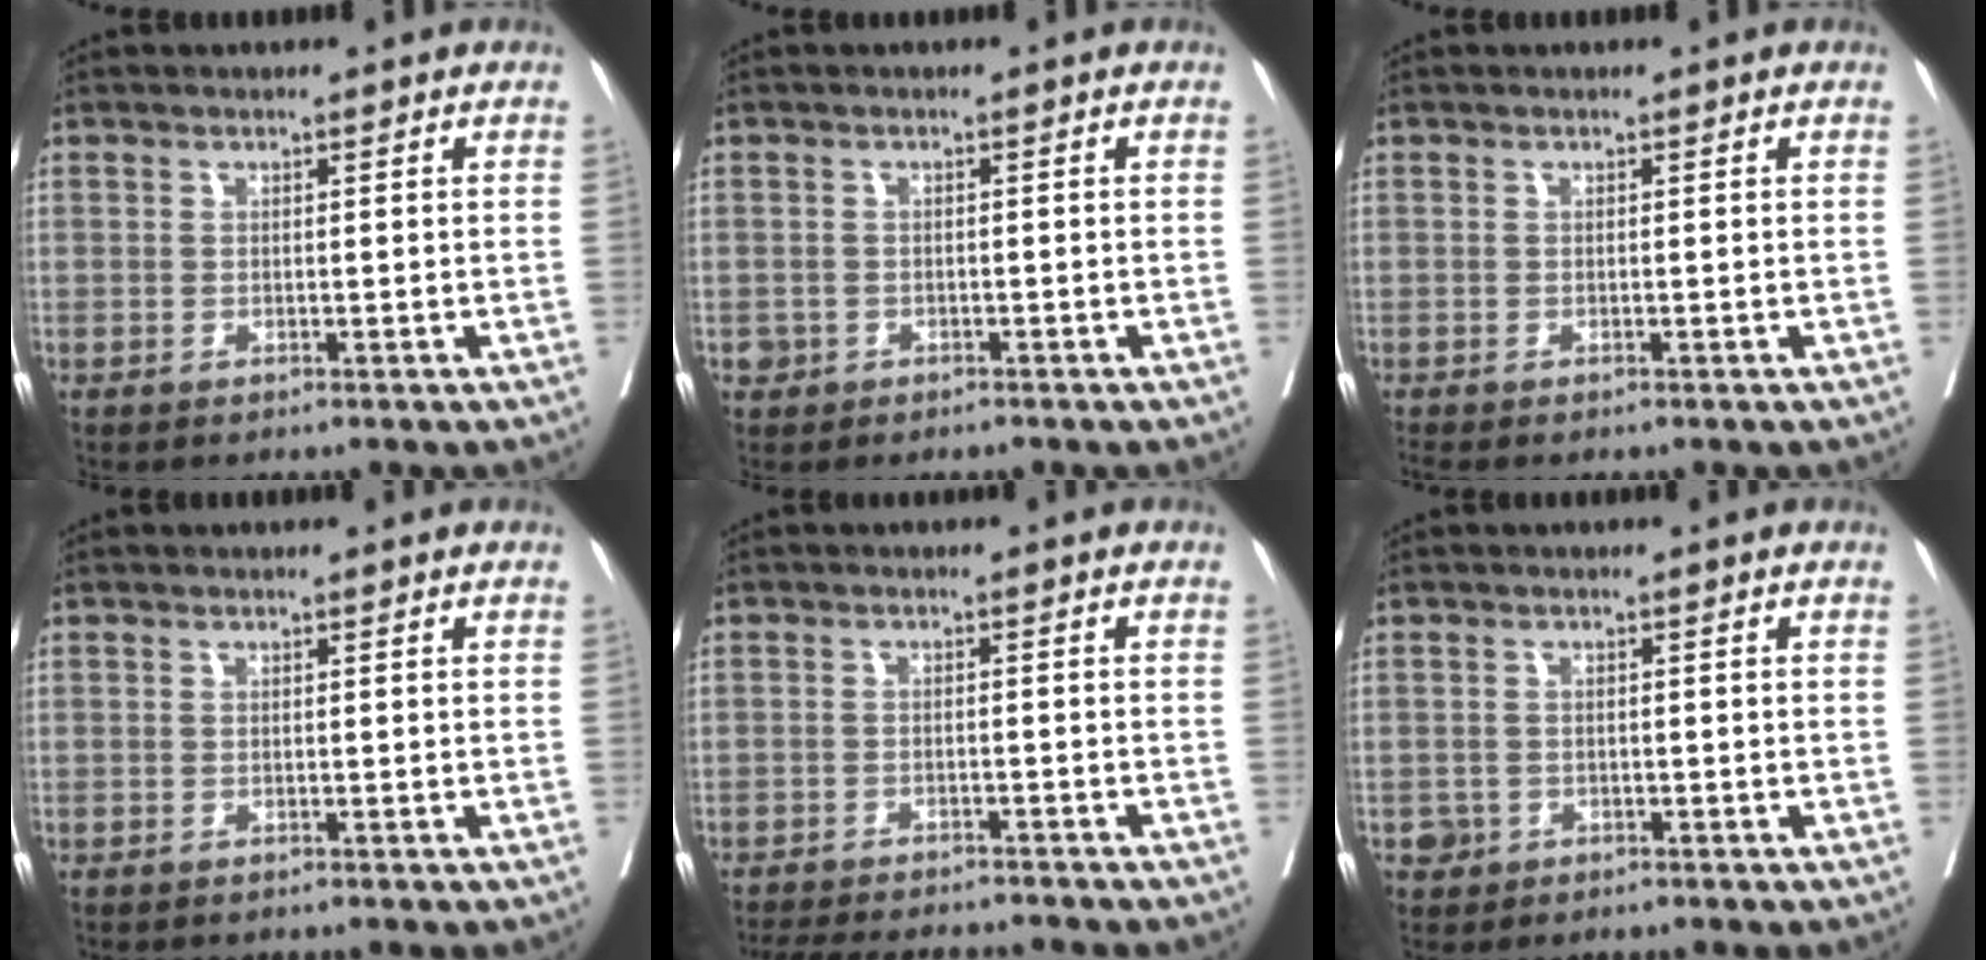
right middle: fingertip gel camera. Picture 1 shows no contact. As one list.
[{"total": 1.3, "force": [-0.7, 1.1, 0.1], "torque": [-0.003, 0.005, -0.010]}, {"total": 1.0, "force": [-0.9, -0.1, 0.3], "torque": [-0.006, -0.003, -0.017]}, {"total": 0.0}, {"total": 11.7, "force": [-10.8, 2.0, 3.9], "torque": [-0.066, -0.006, -0.147]}, {"total": 1.8, "force": [-0.8, 1.6, 0.1], "torque": [-0.001, 0.007, -0.013]}]